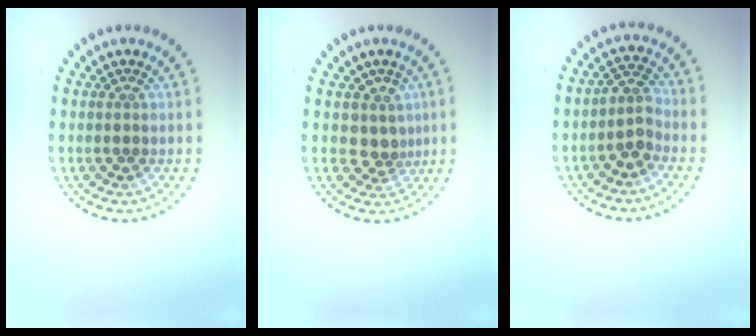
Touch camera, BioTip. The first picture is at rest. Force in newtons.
{"total": 2.3, "press": 1.6, "slide": 1.7}
{"total": 2.4, "press": 1.8, "slide": 1.5}